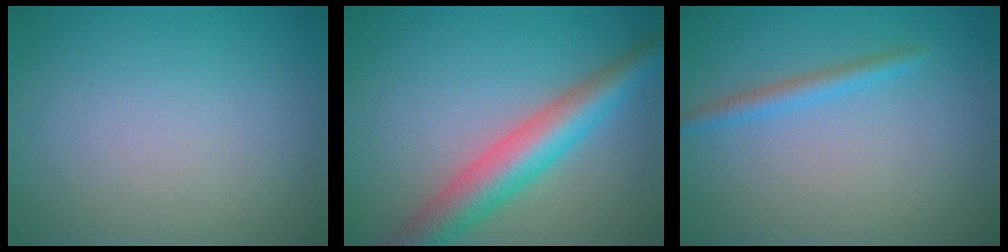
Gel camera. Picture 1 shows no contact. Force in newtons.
{"total": 6.3, "press": 6.3, "slide": 0.1}
{"total": 1.7, "press": 1.7, "slide": 0.1}